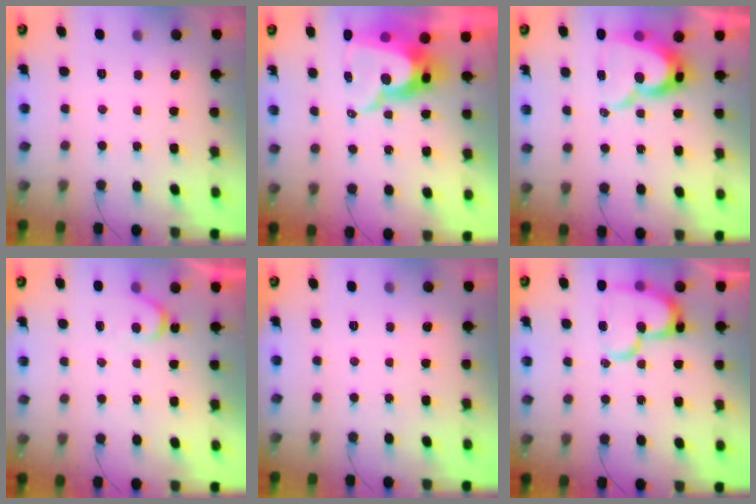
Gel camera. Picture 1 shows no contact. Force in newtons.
{"total": 15.4, "press": 15.3, "slide": 1.4}
{"total": 15.3, "press": 15.2, "slide": 1.7}
{"total": 3.7, "press": 3.7, "slide": 0.2}
{"total": 0.0}
{"total": 18.2, "press": 18.2, "slide": 1.5}